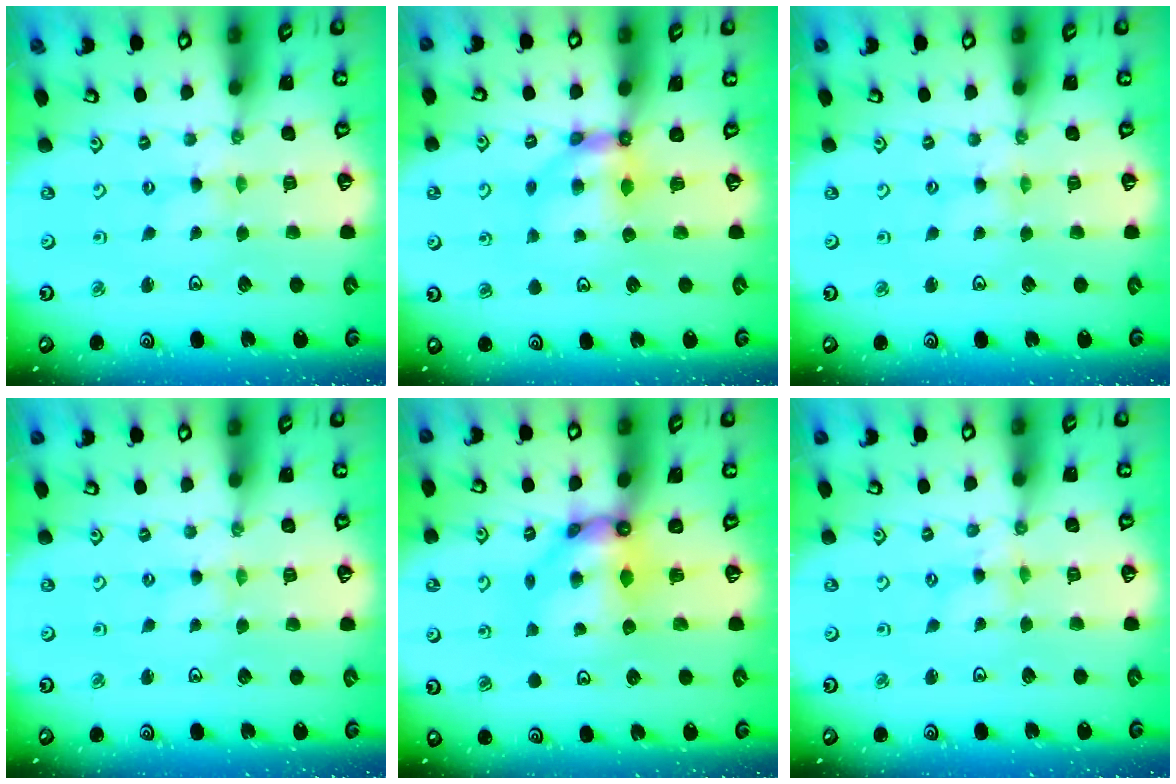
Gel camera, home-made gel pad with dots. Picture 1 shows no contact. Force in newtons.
{"total": 7.4, "press": 7.4, "slide": 0.1}
{"total": 2.2, "press": 2.2, "slide": 0.4}
{"total": 0.0}
{"total": 8.5, "press": 8.4, "slide": 0.9}
{"total": 1.6, "press": 1.6, "slide": 0.2}